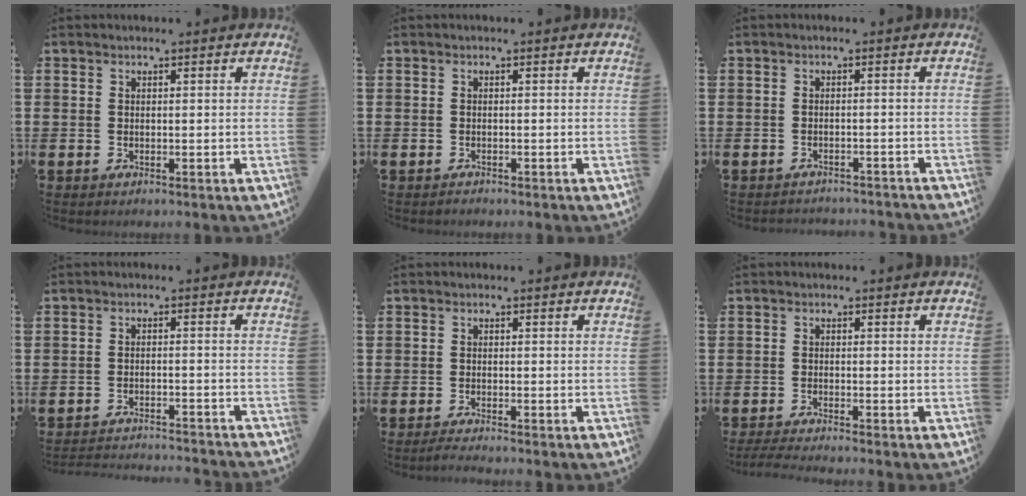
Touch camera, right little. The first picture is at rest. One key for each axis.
{"total": 0.0}
{"total": 1.2, "fx": -1.2, "fy": 0.0, "fz": -0.1, "tx": -0.003, "ty": 0.003, "tz": -0.027}
{"total": 2.4, "fx": -2.4, "fy": -0.1, "fz": 0.0, "tx": -0.004, "ty": 0.002, "tz": -0.053}
{"total": 0.9, "fx": -0.8, "fy": 0.0, "fz": 0.6, "tx": -0.011, "ty": -0.002, "tz": -0.015}
{"total": 1.6, "fx": -1.3, "fy": 0.0, "fz": 0.9, "tx": -0.013, "ty": 0.002, "tz": -0.025}